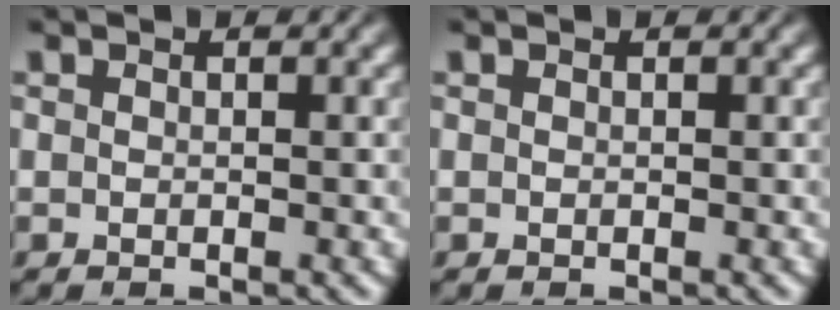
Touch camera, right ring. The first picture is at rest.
{"total": 0.0}